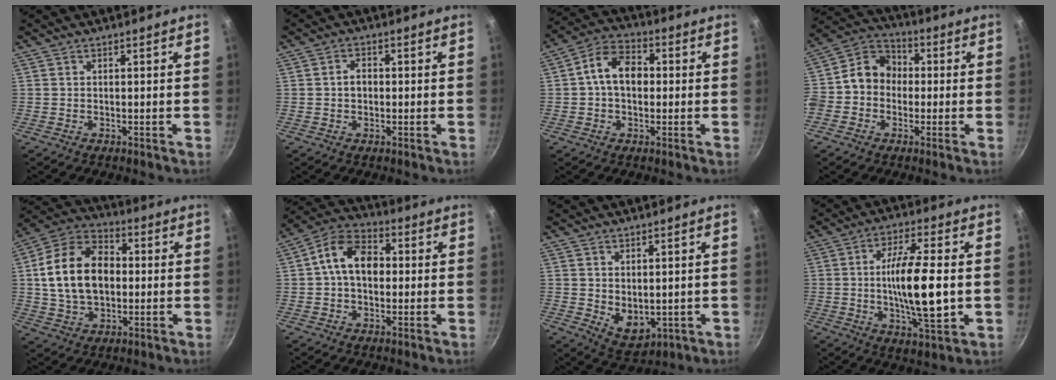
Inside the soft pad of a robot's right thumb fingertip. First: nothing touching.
{"total": 3.4, "force": [0.0, 2.6, 2.3], "torque": [-0.023, 0.013, -0.003]}
{"total": 9.6, "force": [0.6, 6.8, 6.8], "torque": [-0.086, 0.026, -0.006]}
{"total": 11.0, "force": [-0.8, 9.5, 5.6], "torque": [-0.059, 0.037, -0.043]}
{"total": 17.1, "force": [0.9, 11.8, 12.3], "torque": [-0.191, 0.025, 0.006]}
{"total": 11.1, "force": [1.0, 7.7, 7.9], "torque": [-0.103, 0.029, -0.003]}
{"total": 6.4, "force": [0.6, 4.4, 4.7], "torque": [-0.054, -0.019, 0.029]}
{"total": 14.7, "force": [-0.6, 4.0, 14.2], "torque": [-0.245, 0.004, -0.012]}